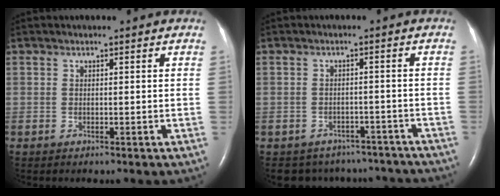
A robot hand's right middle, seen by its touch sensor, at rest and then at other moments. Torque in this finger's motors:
{"motor_torque": [0.70, -0.86, 0.03, 0.02]}